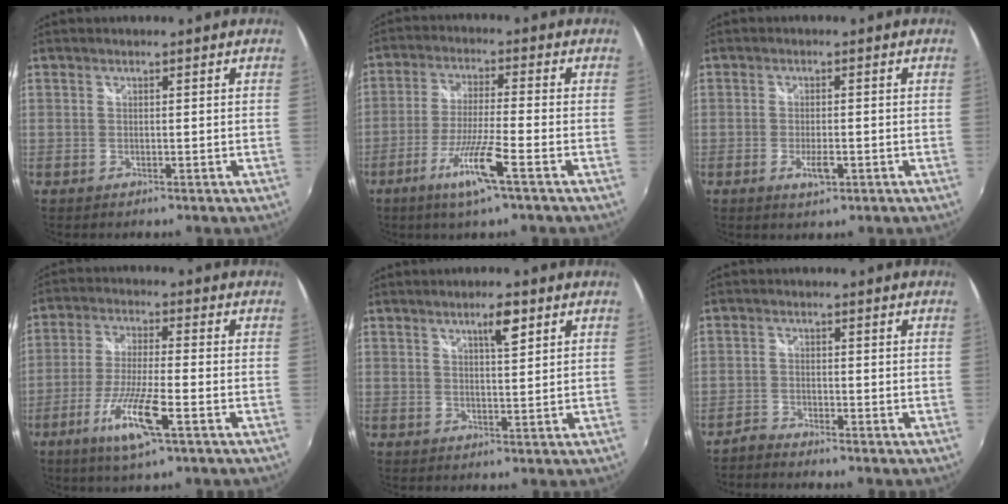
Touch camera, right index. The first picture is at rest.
{"total": 9.2, "force": [-4.9, -0.5, 7.8], "torque": [-0.161, -0.012, -0.094]}
{"total": 3.4, "force": [-1.4, 1.3, 2.9], "torque": [-0.058, -0.006, -0.025]}
{"total": 10.5, "force": [-5.0, 1.1, 9.2], "torque": [-0.188, -0.016, -0.094]}
{"total": 4.0, "force": [2.2, 0.9, 3.2], "torque": [-0.049, 0.006, 0.036]}
{"total": 2.2, "force": [-2.2, 0.2, 0.0], "torque": [-0.009, -0.005, -0.049]}